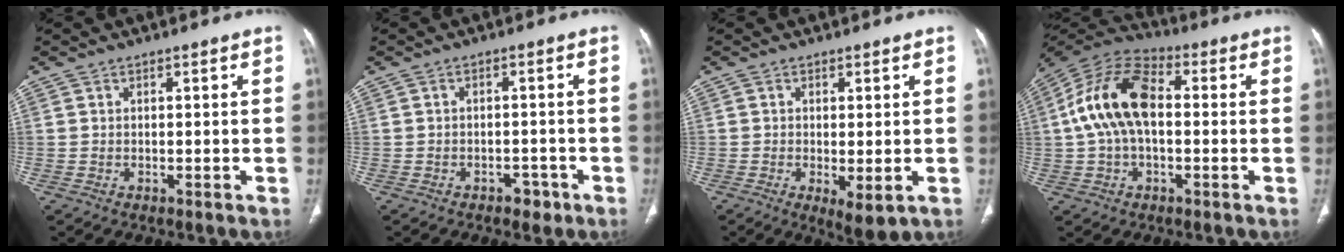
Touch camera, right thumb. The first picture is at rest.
{"total": 2.9, "force": [-1.8, 1.8, 1.3], "torque": [-0.005, 0.012, -0.020]}
{"total": 4.9, "force": [-1.3, 1.7, 4.4], "torque": [-0.074, -0.017, -0.014]}
{"total": 15.0, "force": [0.9, 8.6, 12.2], "torque": [-0.235, 0.037, 0.006]}